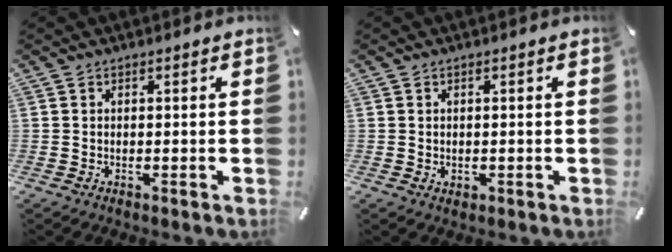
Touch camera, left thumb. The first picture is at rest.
{"total": 0.8, "force": [0.0, 0.7, 0.2], "torque": [-0.004, 0.004, 0.000]}